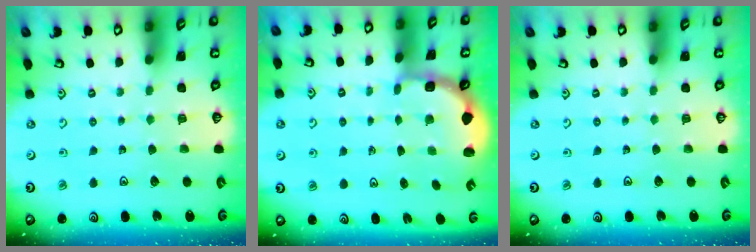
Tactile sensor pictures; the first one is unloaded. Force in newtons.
{"total": 2.4, "press": 1.8, "slide": 1.6}
{"total": 0.0}